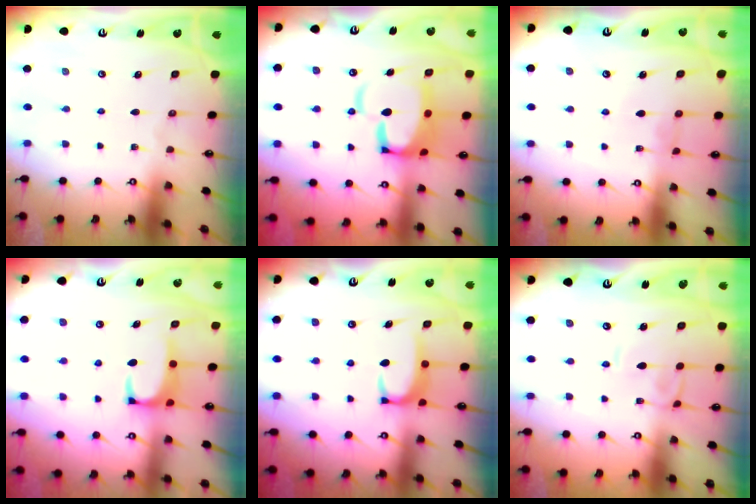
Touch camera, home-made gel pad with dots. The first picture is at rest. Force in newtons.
{"total": 10.1, "press": 10.0, "slide": 1.4}
{"total": 0.6, "press": 0.5, "slide": 0.4}
{"total": 1.0, "press": 0.8, "slide": 0.4}
{"total": 2.7, "press": 2.6, "slide": 0.5}
{"total": 2.1, "press": 2.1, "slide": 0.2}